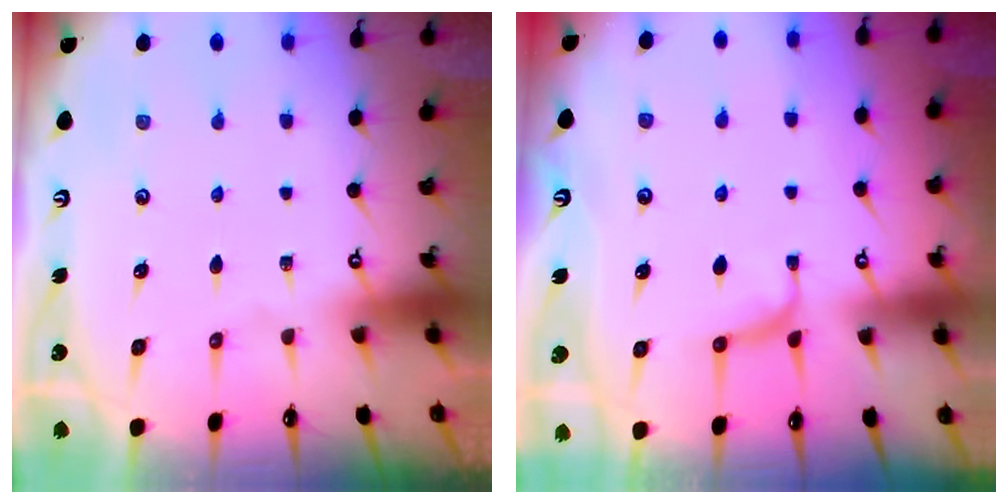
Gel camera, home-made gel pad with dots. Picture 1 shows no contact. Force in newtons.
{"total": 2.0, "press": 1.8, "slide": 0.9}